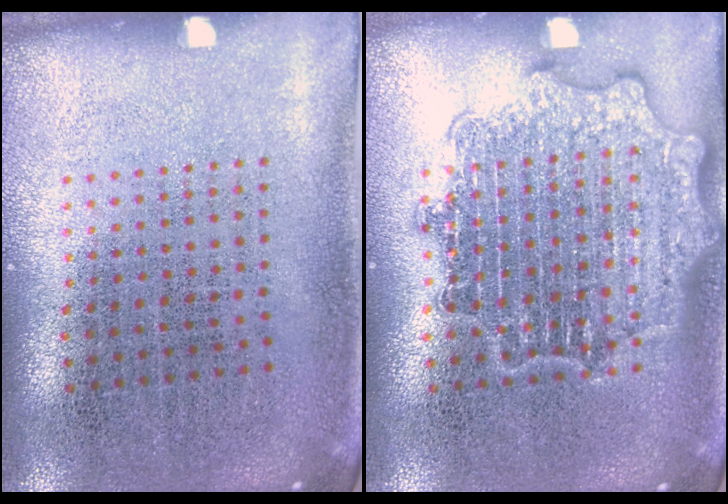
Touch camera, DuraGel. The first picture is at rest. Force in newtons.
{"total": 3.0, "press": 3.0, "slide": 0.5}